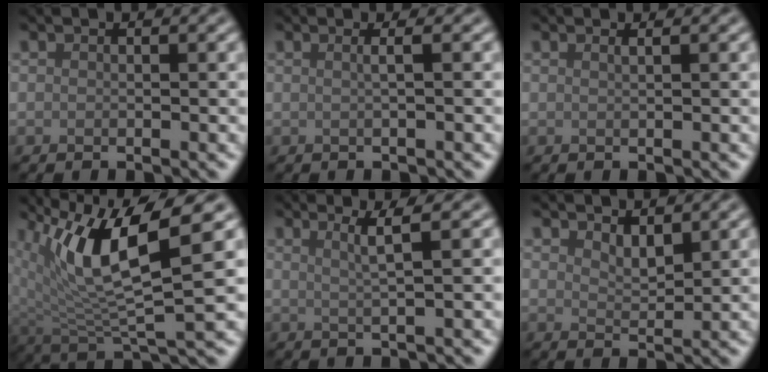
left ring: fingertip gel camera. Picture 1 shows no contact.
{"total": 1.9, "force": [0.4, 0.8, 1.7], "torque": [-0.012, -0.001, -0.016]}
{"total": 0.9, "force": [0.5, 0.4, 0.6], "torque": [-0.002, -0.002, 0.001]}
{"total": 9.1, "force": [3.4, 2.7, 8.0], "torque": [-0.154, -0.005, 0.063]}
{"total": 2.6, "force": [1.0, 0.5, 2.3], "torque": [-0.037, 0.005, 0.014]}
{"total": 1.9, "force": [1.5, 0.7, 1.1], "torque": [-0.020, -0.005, 0.029]}